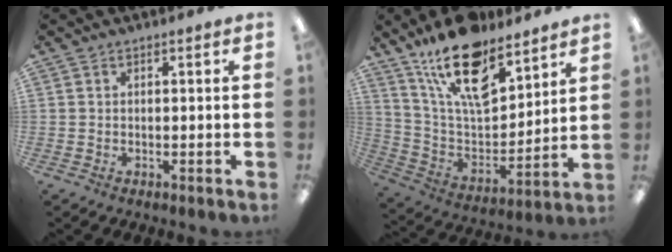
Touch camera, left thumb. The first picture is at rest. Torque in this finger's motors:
{"motor_torque": [1.98, 1.98, 1.41, -1.36, 0.18]}